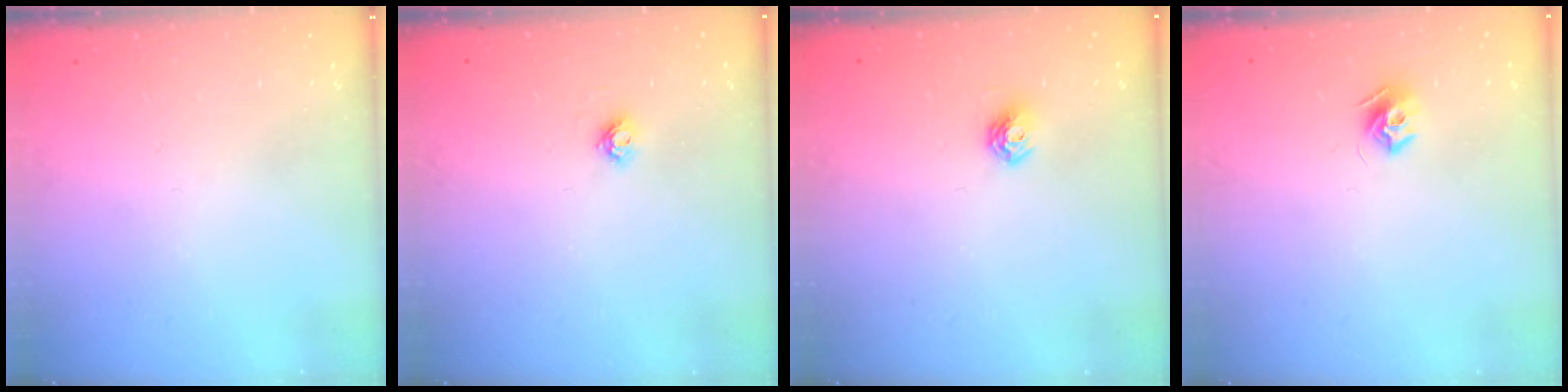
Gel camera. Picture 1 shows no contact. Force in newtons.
{"total": 4.3, "press": 4.3, "slide": 0.6}
{"total": 5.2, "press": 5.2, "slide": 0.5}
{"total": 7.6, "press": 7.6, "slide": 0.2}